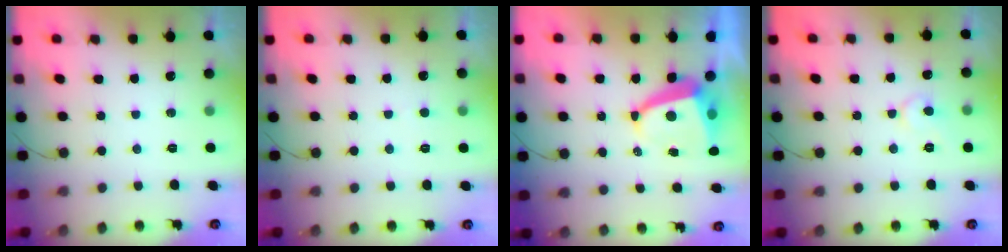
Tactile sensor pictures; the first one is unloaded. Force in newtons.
{"total": 2.1, "press": 2.1, "slide": 0.2}
{"total": 6.7, "press": 6.7, "slide": 0.9}
{"total": 5.5, "press": 5.5, "slide": 0.3}